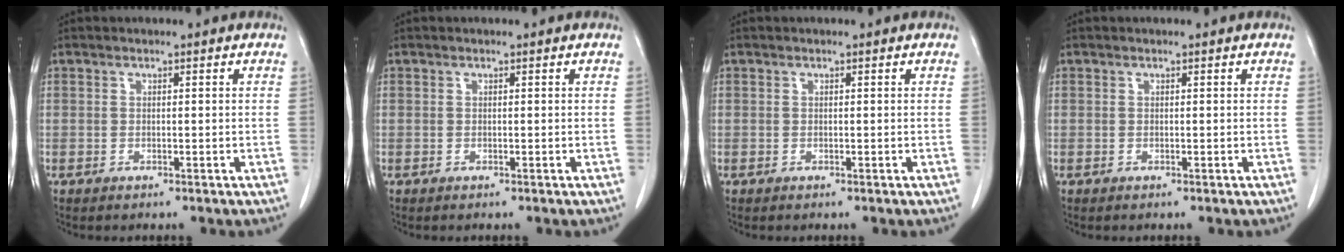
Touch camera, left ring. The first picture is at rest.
{"total": 0.0}
{"total": 0.0}
{"total": 0.0}